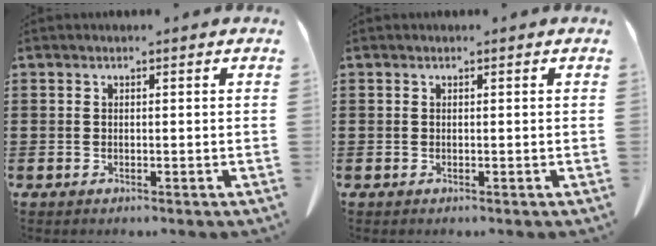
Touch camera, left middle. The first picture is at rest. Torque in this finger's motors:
{"motor_torque": [0.00, 0.00, 0.00, -0.01]}